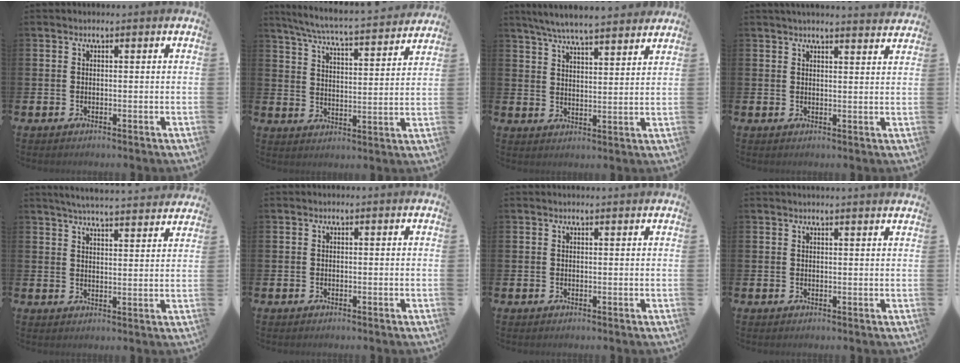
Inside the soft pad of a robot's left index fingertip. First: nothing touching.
{"total": 6.6, "force": [6.3, 0.2, 2.2], "torque": [-0.069, -0.049, 0.107]}
{"total": 6.4, "force": [6.2, 0.3, 1.7], "torque": [-0.051, -0.034, 0.109]}
{"total": 3.1, "force": [3.1, -0.2, 0.3], "torque": [-0.001, -0.019, 0.054]}
{"total": 5.4, "force": [5.3, 0.0, 1.1], "torque": [-0.032, -0.034, 0.094]}
{"total": 0.0}
{"total": 0.6, "force": [0.6, -0.1, 0.1], "torque": [0.001, -0.001, 0.010]}
{"total": 1.2, "force": [1.2, -0.2, 0.1], "torque": [0.003, -0.006, 0.021]}